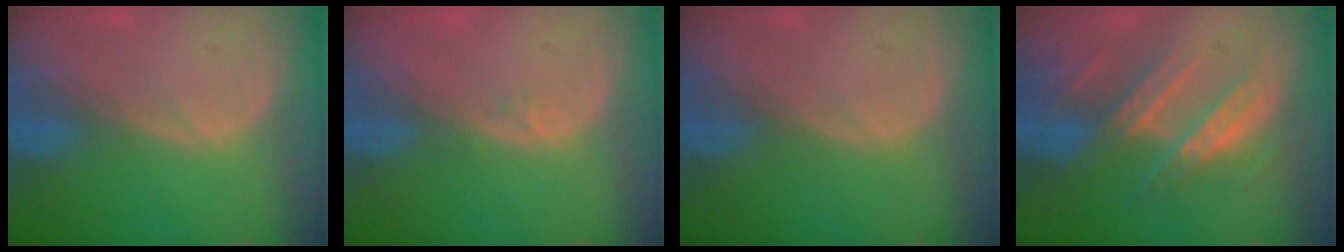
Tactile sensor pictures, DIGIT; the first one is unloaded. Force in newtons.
{"total": 0.6, "press": 0.5, "slide": 0.4}
{"total": 0.0}
{"total": 8.6, "press": 7.8, "slide": 3.7}